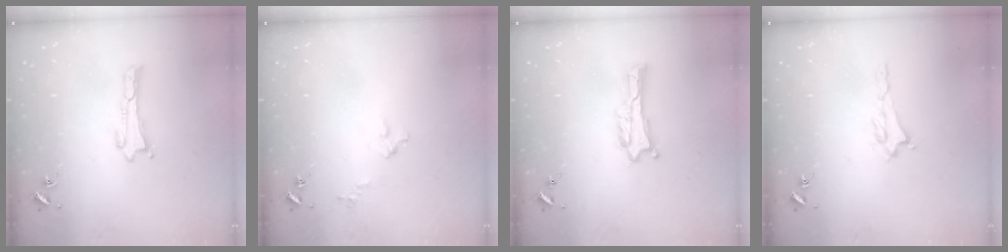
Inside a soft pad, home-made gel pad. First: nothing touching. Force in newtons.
{"total": 2.1, "press": 2.1, "slide": 0.2}
{"total": 0.5, "press": 0.5, "slide": 0.1}
{"total": 0.0}